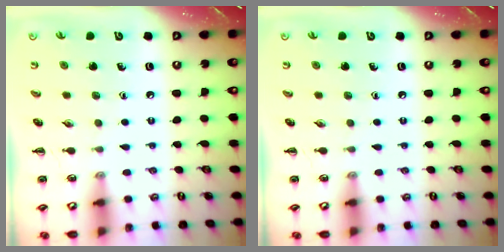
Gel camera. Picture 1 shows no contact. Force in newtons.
{"total": 0.0}